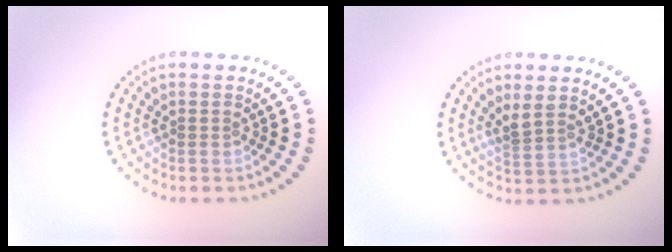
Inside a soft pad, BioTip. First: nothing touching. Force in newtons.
{"total": 2.0, "press": 1.5, "slide": 1.4}